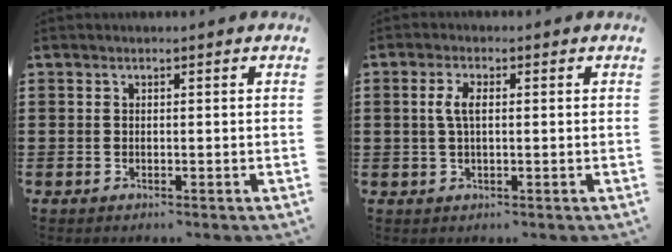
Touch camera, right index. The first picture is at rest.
{"total": 3.2, "force": [0.3, 1.2, 2.9], "torque": [-0.067, 0.003, 0.001]}